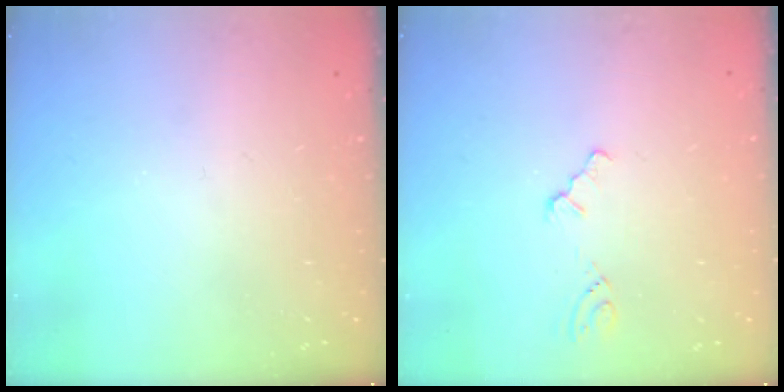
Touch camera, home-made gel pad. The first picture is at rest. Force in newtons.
{"total": 1.2, "press": 1.1, "slide": 0.3}